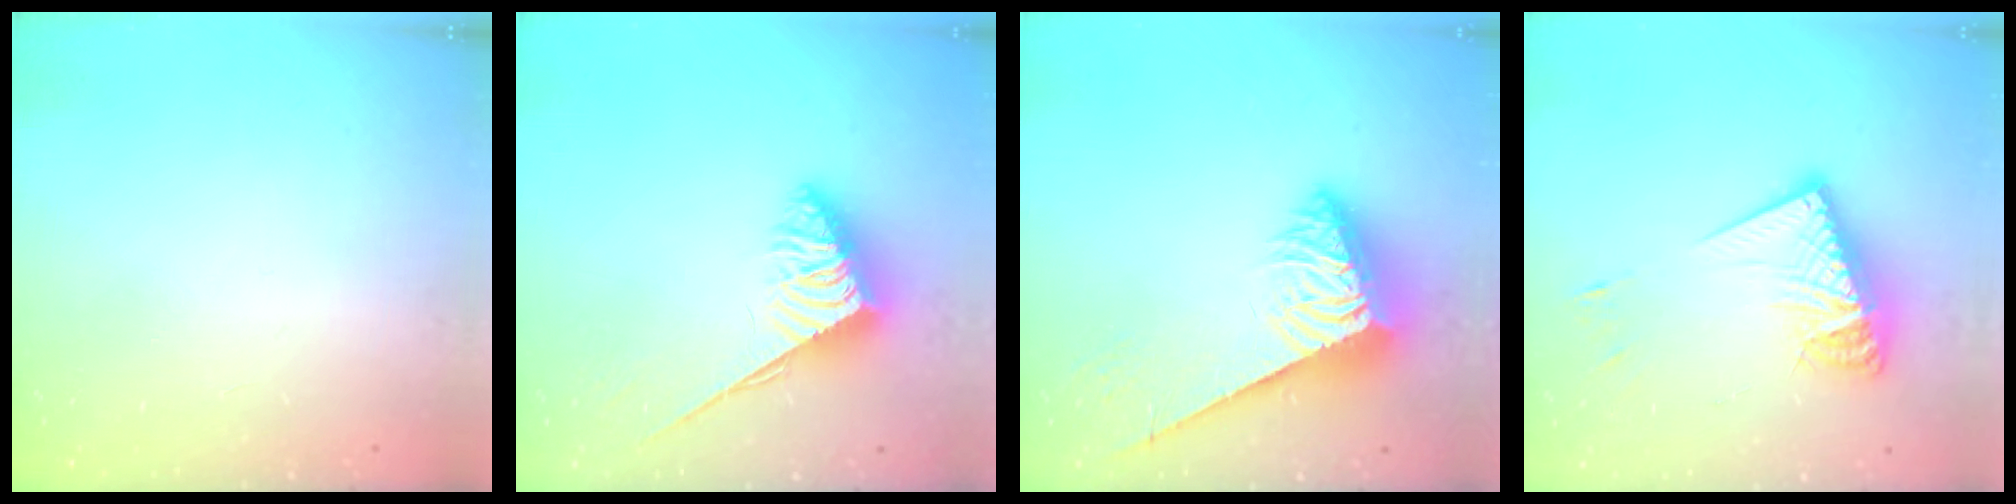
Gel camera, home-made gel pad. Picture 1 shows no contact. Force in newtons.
{"total": 3.7, "press": 3.7, "slide": 0.6}
{"total": 7.9, "press": 7.8, "slide": 1.0}
{"total": 15.6, "press": 15.5, "slide": 1.8}